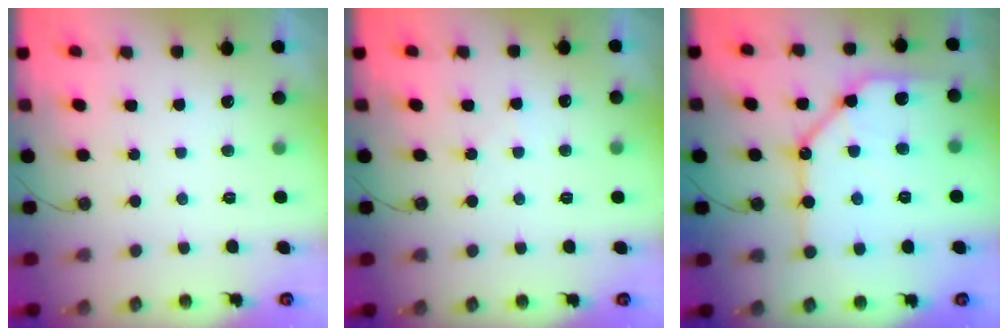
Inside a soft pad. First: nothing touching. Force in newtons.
{"total": 3.4, "press": 3.4, "slide": 0.6}
{"total": 16.0, "press": 15.9, "slide": 1.5}